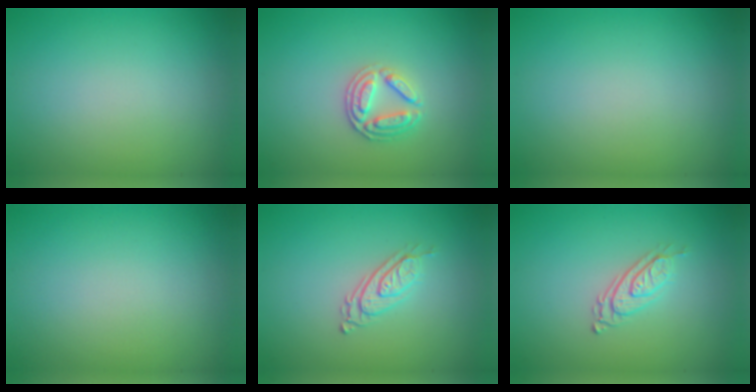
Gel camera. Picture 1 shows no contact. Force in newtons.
{"total": 2.7, "press": 2.5, "slide": 0.8}
{"total": 0.0}
{"total": 0.0}
{"total": 2.8, "press": 2.0, "slide": 2.0}
{"total": 2.8, "press": 2.0, "slide": 2.0}